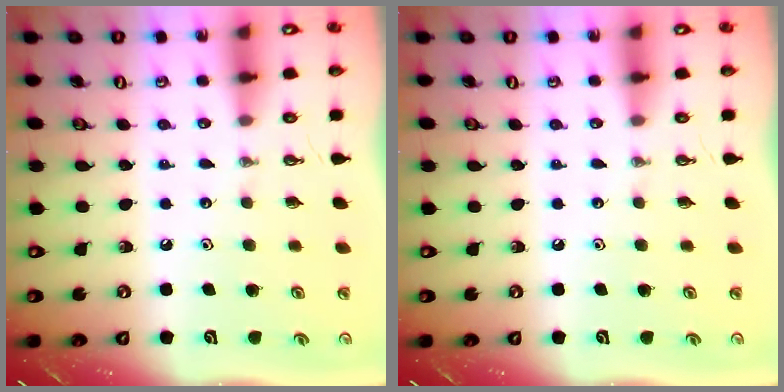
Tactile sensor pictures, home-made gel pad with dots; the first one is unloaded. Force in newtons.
{"total": 0.0}